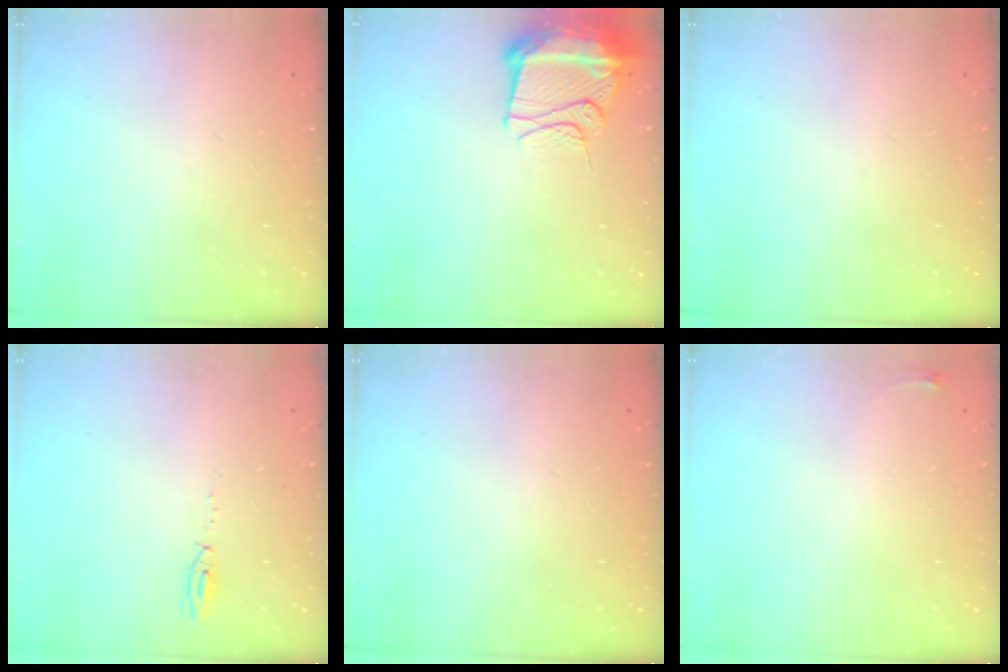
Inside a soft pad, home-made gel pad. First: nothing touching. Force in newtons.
{"total": 13.1, "press": 13.1, "slide": 1.4}
{"total": 0.0}
{"total": 3.4, "press": 3.3, "slide": 0.8}
{"total": 0.0}
{"total": 2.6, "press": 2.6, "slide": 0.6}